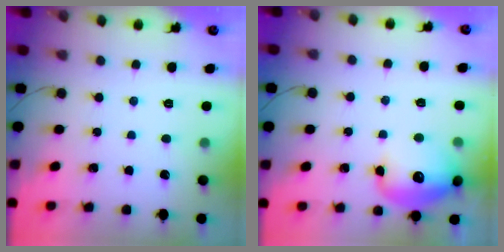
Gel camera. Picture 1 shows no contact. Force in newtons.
{"total": 14.7, "press": 14.5, "slide": 2.4}